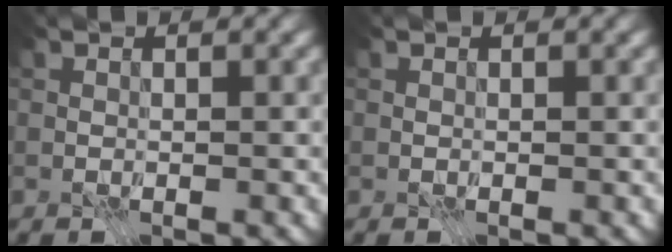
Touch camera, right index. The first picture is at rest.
{"total": 0.0}